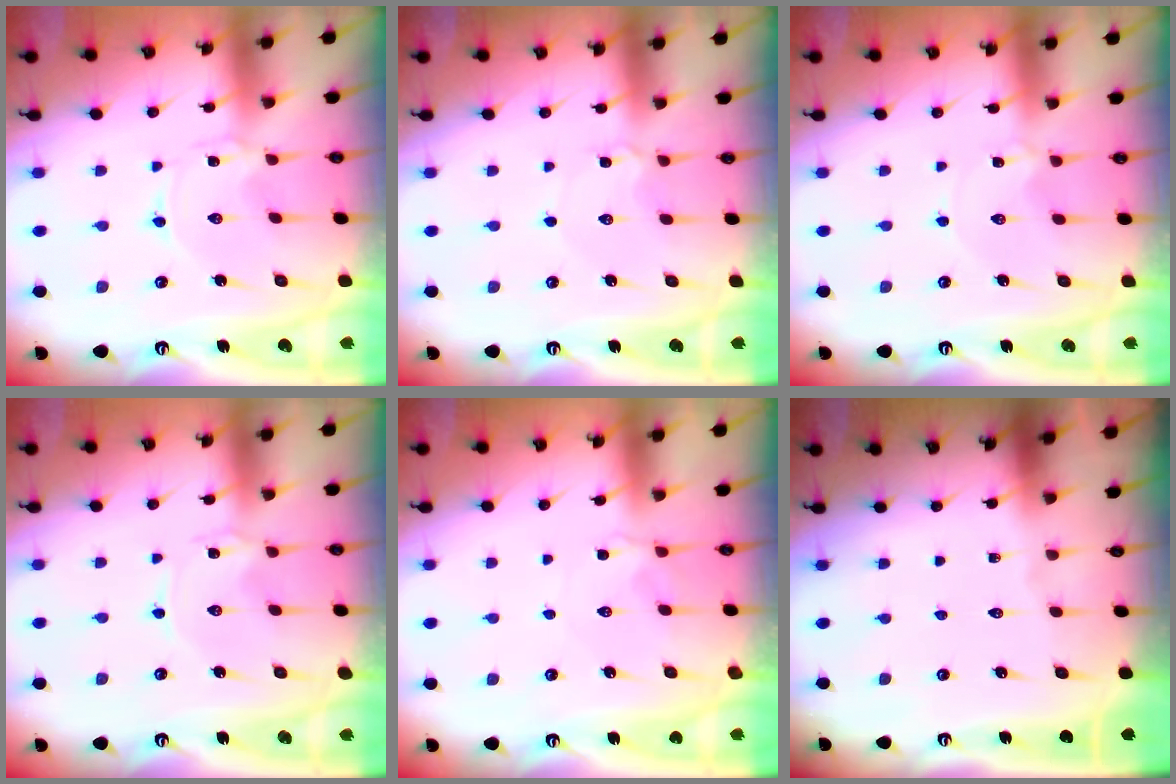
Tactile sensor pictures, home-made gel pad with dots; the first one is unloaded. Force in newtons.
{"total": 2.6, "press": 2.6, "slide": 0.3}
{"total": 0.6, "press": 0.5, "slide": 0.2}
{"total": 0.0}
{"total": 2.7, "press": 2.6, "slide": 0.6}
{"total": 0.0}